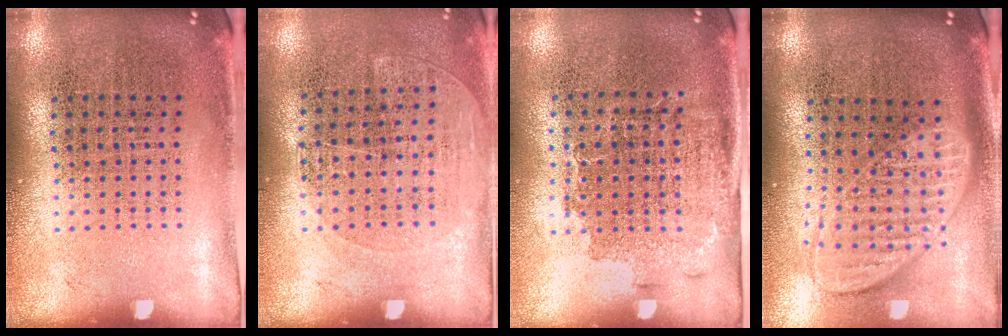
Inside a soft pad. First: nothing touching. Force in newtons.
{"total": 1.3, "press": 1.0, "slide": 0.7}
{"total": 1.5, "press": 1.2, "slide": 0.9}
{"total": 1.9, "press": 1.5, "slide": 1.2}